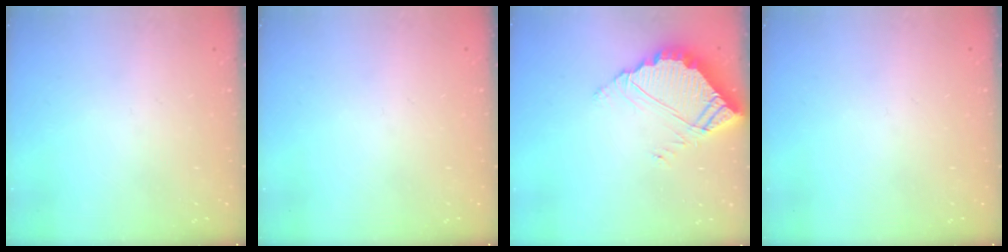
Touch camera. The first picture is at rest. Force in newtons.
{"total": 0.0}
{"total": 7.4, "press": 7.4, "slide": 0.2}
{"total": 0.0}